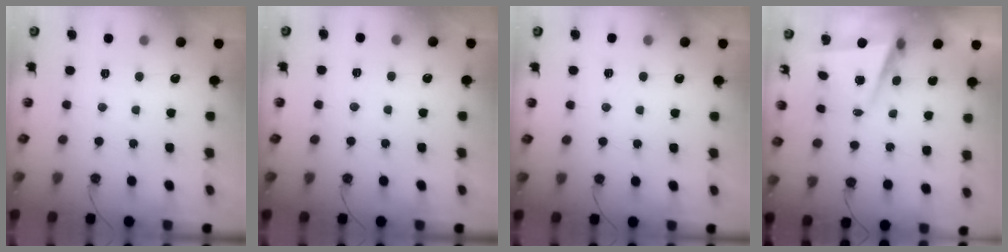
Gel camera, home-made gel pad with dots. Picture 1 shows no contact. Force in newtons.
{"total": 2.5, "press": 2.2, "slide": 1.1}
{"total": 3.9, "press": 1.9, "slide": 3.4}
{"total": 6.3, "press": 4.6, "slide": 4.2}